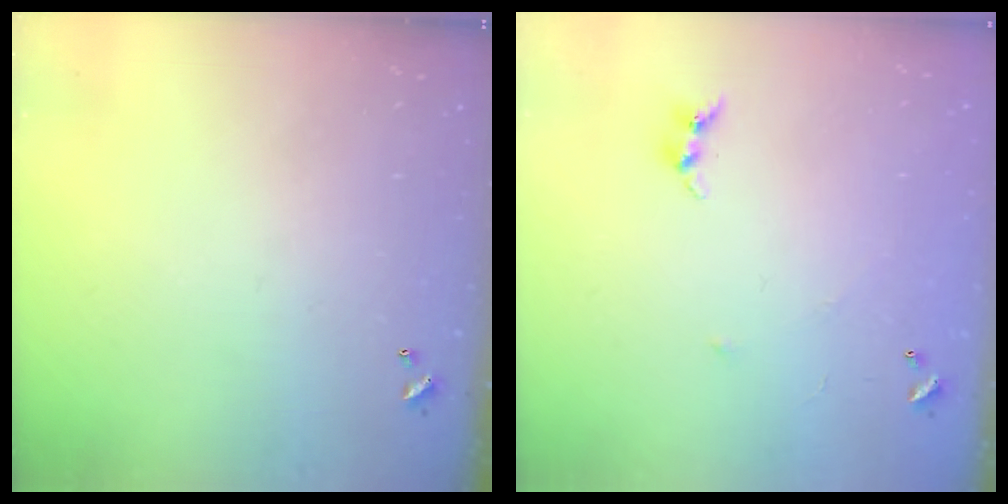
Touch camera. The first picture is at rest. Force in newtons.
{"total": 5.3, "press": 5.3, "slide": 0.8}